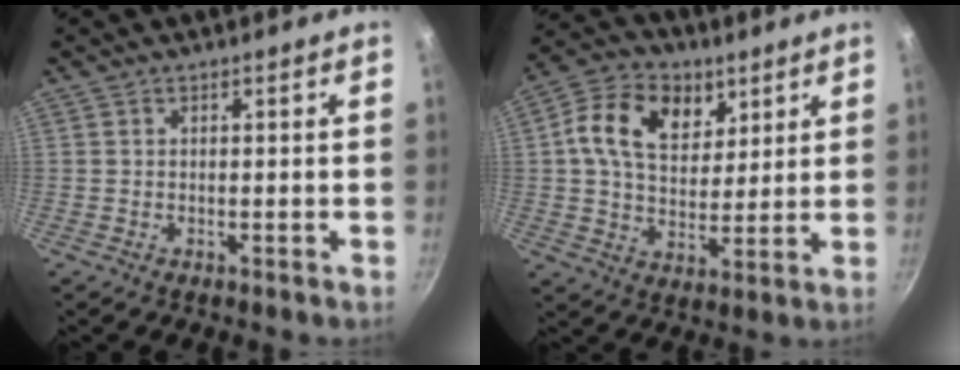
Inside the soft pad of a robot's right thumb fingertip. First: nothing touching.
{"total": 14.6, "force": [5.5, 10.4, 8.8], "torque": [-0.130, -0.013, 0.081]}